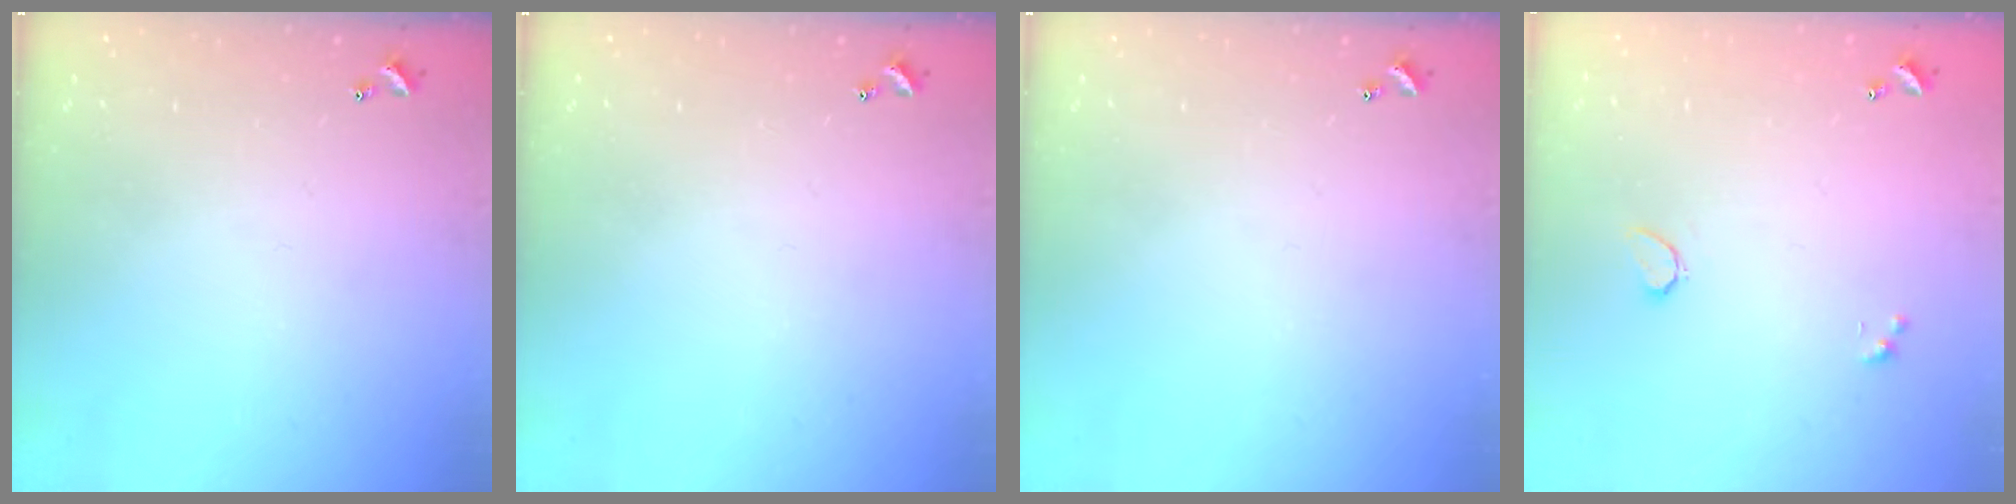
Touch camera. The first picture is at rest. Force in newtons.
{"total": 0.0}
{"total": 0.0}
{"total": 0.6, "press": 0.4, "slide": 0.5}